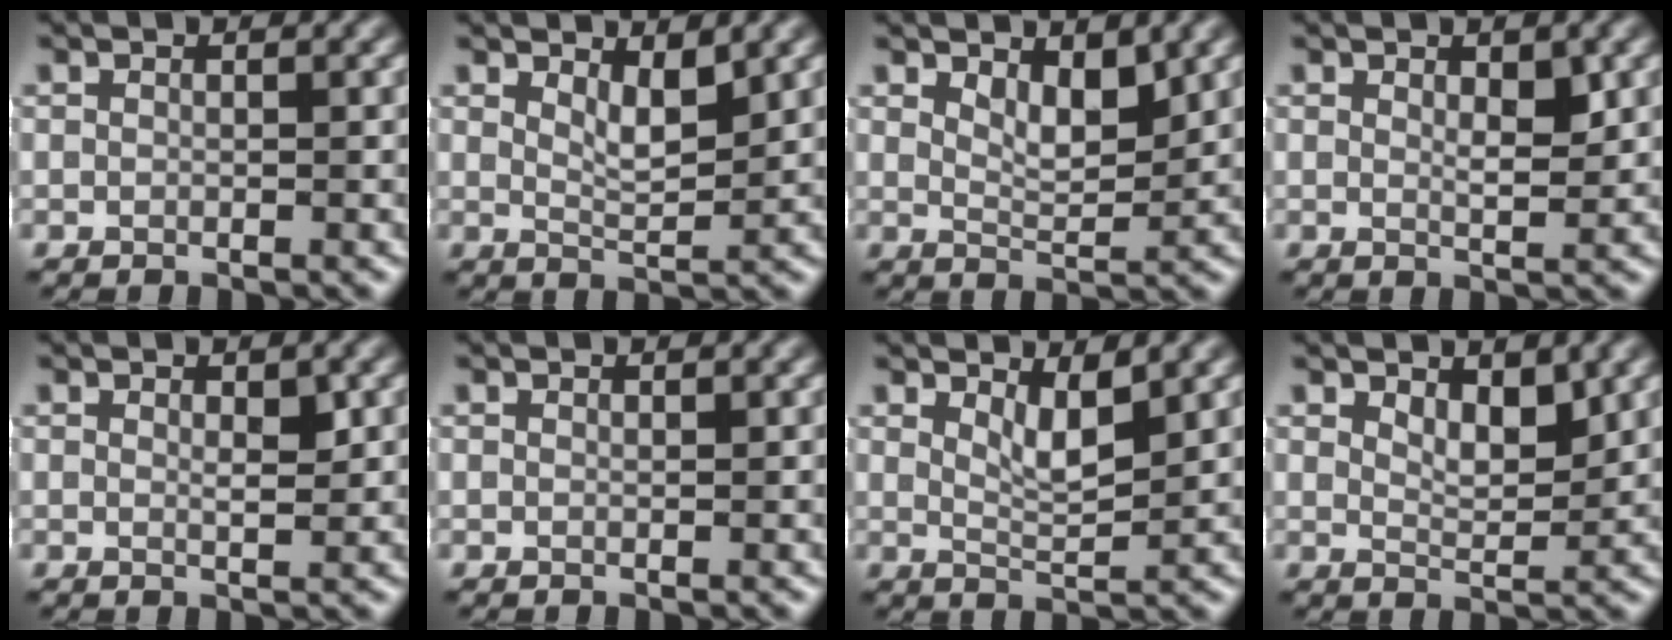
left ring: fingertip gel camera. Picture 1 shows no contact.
{"total": 2.7, "force": [1.5, 0.8, 2.0], "torque": [-0.035, -0.008, 0.029]}
{"total": 3.2, "force": [1.8, 1.2, 2.3], "torque": [-0.043, -0.009, 0.034]}
{"total": 2.3, "force": [0.9, 0.8, 1.9], "torque": [-0.028, -0.005, 0.016]}
{"total": 1.7, "force": [0.6, 0.4, 1.5], "torque": [-0.022, -0.004, 0.009]}
{"total": 0.0}
{"total": 2.7, "force": [1.6, 0.7, 2.1], "torque": [-0.038, -0.009, 0.031]}
{"total": 3.0, "force": [1.7, 1.2, 2.1], "torque": [-0.037, -0.007, 0.031]}